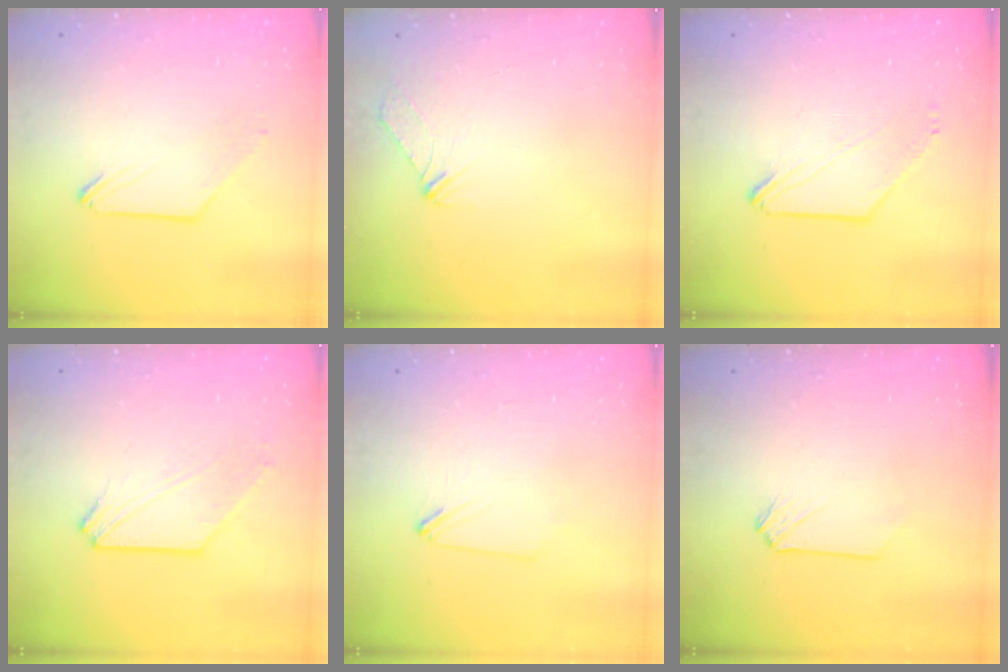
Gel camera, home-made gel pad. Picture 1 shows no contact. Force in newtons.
{"total": 3.8, "press": 3.6, "slide": 1.0}
{"total": 2.0, "press": 2.0, "slide": 0.5}
{"total": 2.4, "press": 2.4, "slide": 0.3}
{"total": 1.3, "press": 1.3, "slide": 0.2}
{"total": 0.0}